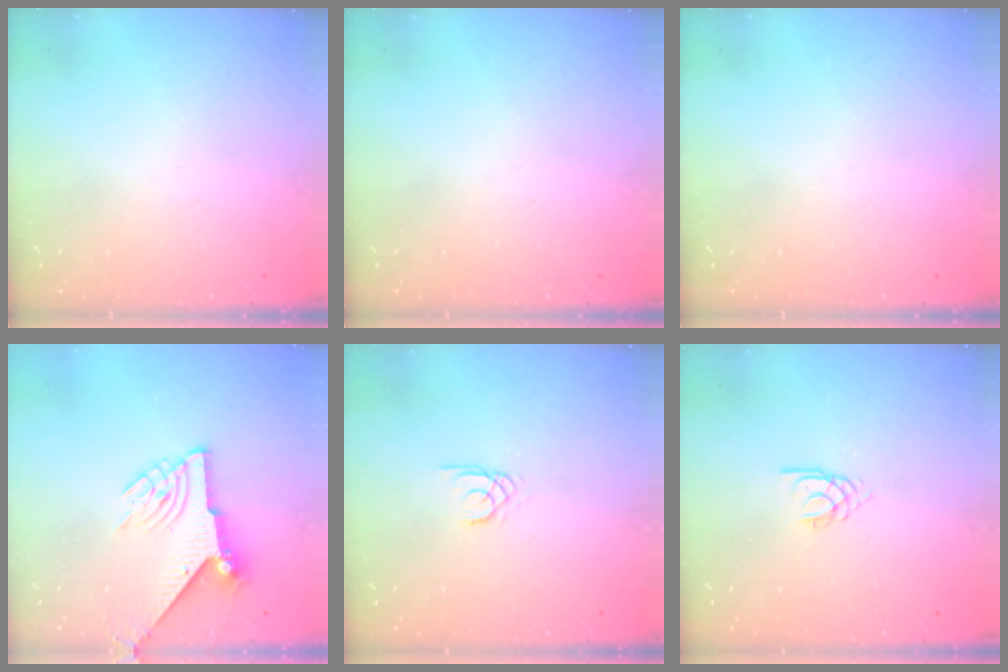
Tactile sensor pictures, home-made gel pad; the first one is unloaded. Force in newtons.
{"total": 0.0}
{"total": 0.0}
{"total": 8.6, "press": 8.6, "slide": 0.6}
{"total": 1.5, "press": 1.5, "slide": 0.1}
{"total": 2.3, "press": 2.3, "slide": 0.2}